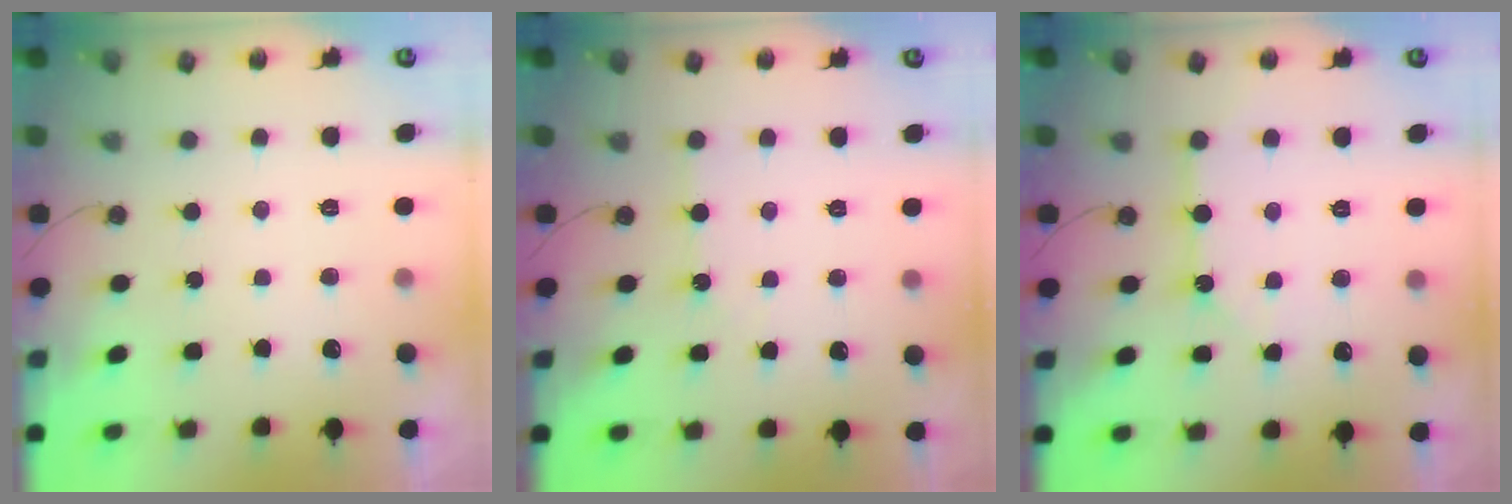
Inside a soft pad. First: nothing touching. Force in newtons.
{"total": 2.2, "press": 2.2, "slide": 0.3}
{"total": 6.7, "press": 6.7, "slide": 0.6}